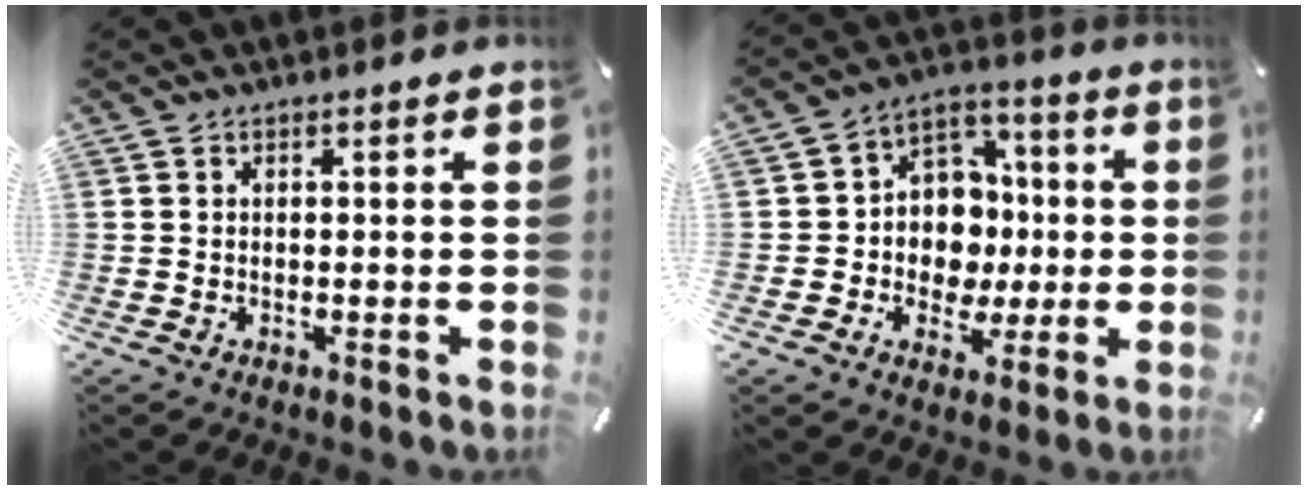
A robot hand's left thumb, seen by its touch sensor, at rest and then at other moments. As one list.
[{"total": 12.1, "force": [-1.3, 11.4, 4.0], "torque": [-0.051, 0.007, -0.011]}]